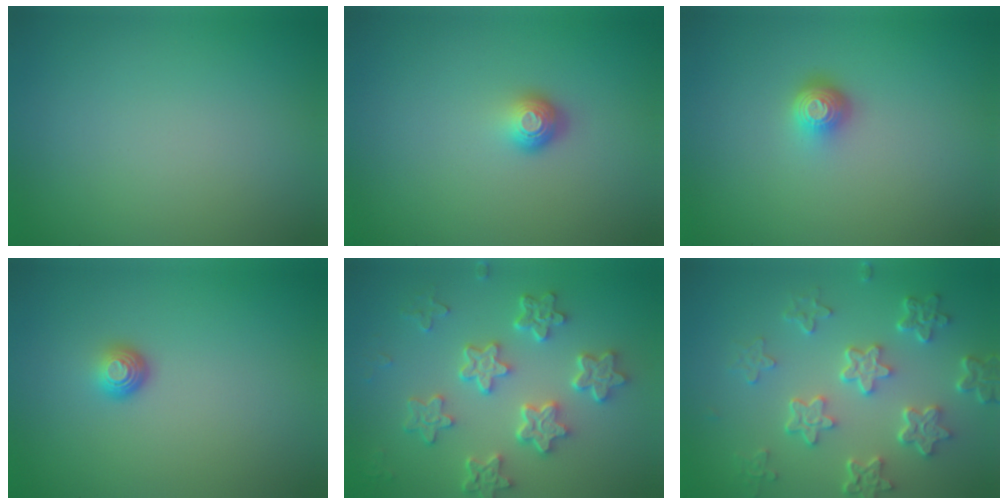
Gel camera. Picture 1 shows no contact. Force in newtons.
{"total": 1.7, "press": 1.2, "slide": 1.3}
{"total": 1.9, "press": 1.4, "slide": 1.3}
{"total": 1.6, "press": 1.0, "slide": 1.3}
{"total": 5.9, "press": 4.8, "slide": 3.4}
{"total": 5.8, "press": 4.4, "slide": 3.8}